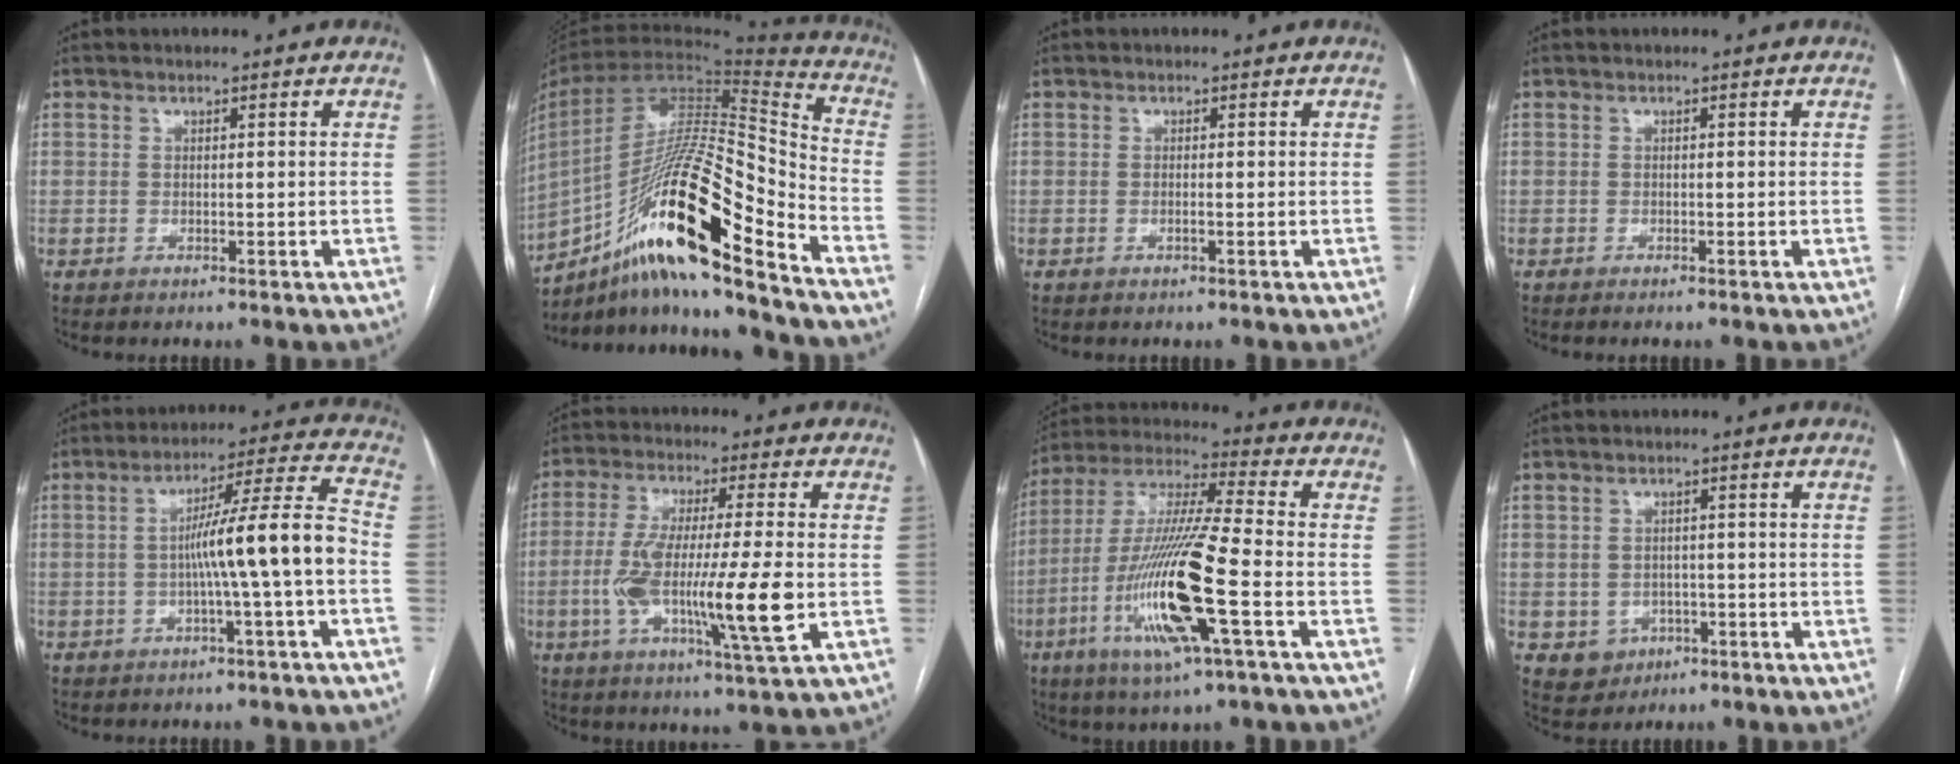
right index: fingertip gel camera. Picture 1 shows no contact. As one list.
[{"total": 25.0, "force": [-14.6, 2.6, 20.1], "torque": [-0.365, -0.006, -0.259]}, {"total": 0.6, "force": [-0.2, 0.0, 0.6], "torque": [-0.012, 0.000, -0.003]}, {"total": 0.6, "force": [-0.5, -0.1, 0.3], "torque": [-0.008, 0.000, -0.010]}, {"total": 10.8, "force": [-2.0, -1.3, 10.6], "torque": [-0.166, 0.020, -0.032]}, {"total": 15.0, "force": [-2.7, 0.7, 14.7], "torque": [-0.278, -0.012, -0.051]}, {"total": 18.2, "force": [-5.9, 0.8, 17.2], "torque": [-0.359, -0.016, -0.112]}, {"total": 4.3, "force": [-1.5, 3.9, 0.9], "torque": [-0.006, 0.006, -0.013]}]